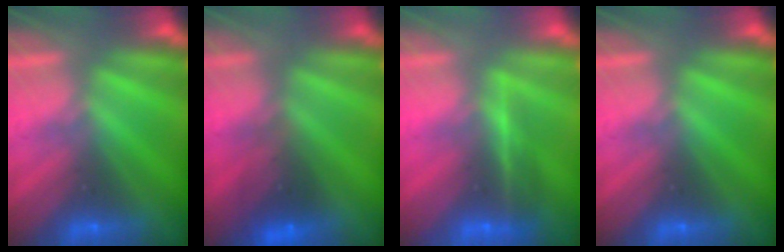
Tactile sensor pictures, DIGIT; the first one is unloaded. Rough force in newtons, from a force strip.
{"total": 8.0}
{"total": 1.6}
{"total": 0.0}